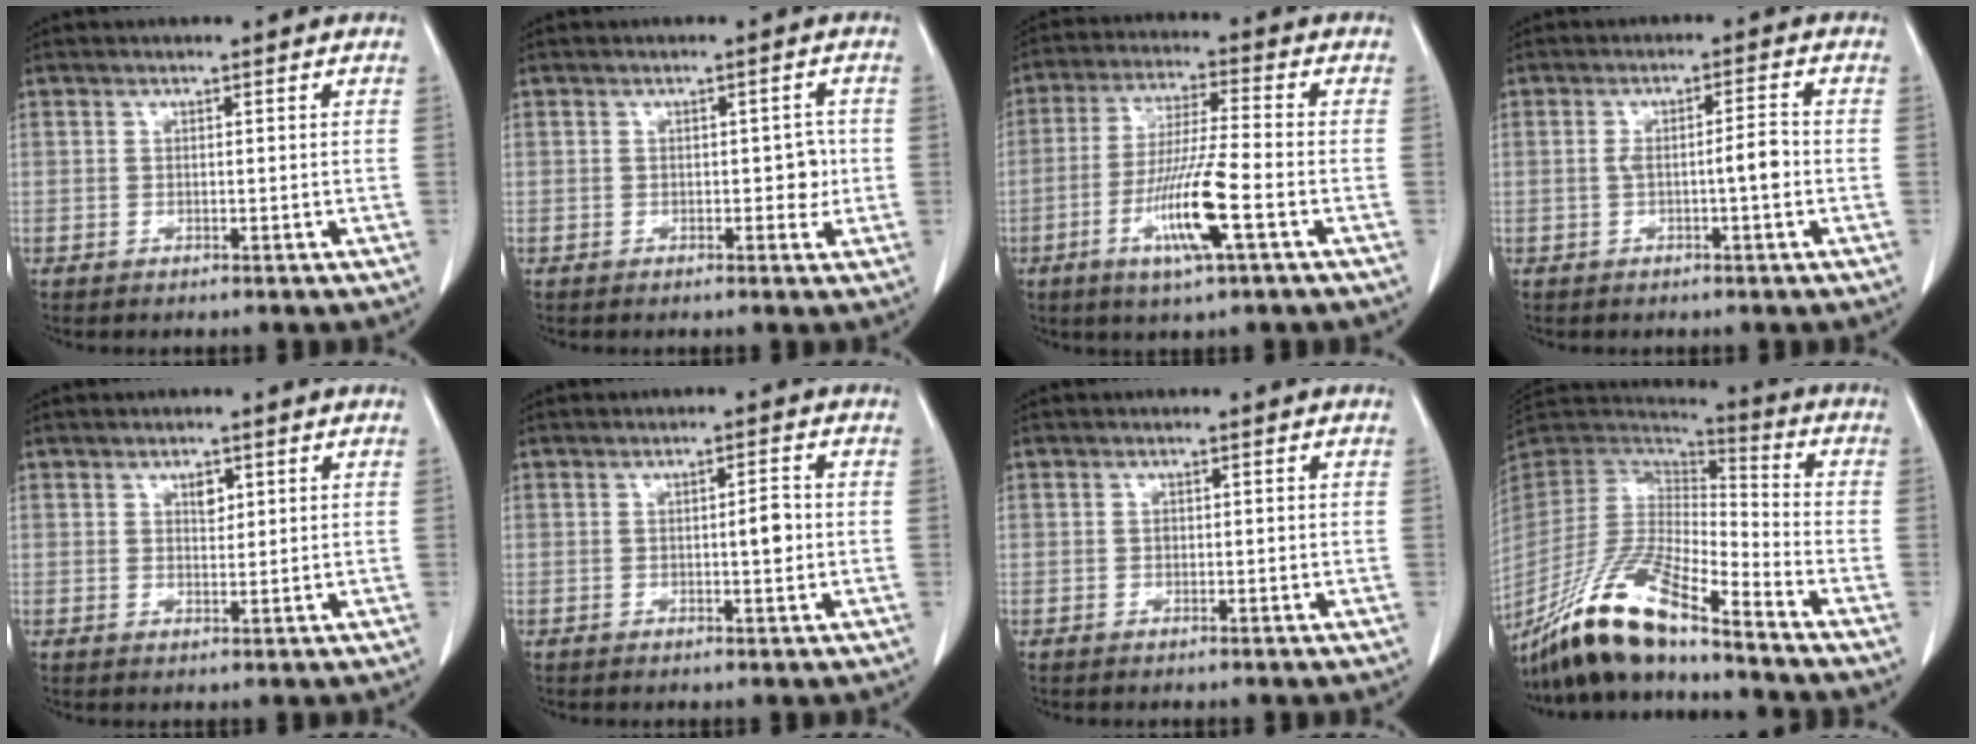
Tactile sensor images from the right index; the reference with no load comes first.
{"total": 2.6, "force": [-0.2, 1.5, 2.1], "torque": [-0.018, 0.010, -0.002]}
{"total": 11.0, "force": [-4.0, 0.0, 10.2], "torque": [-0.202, -0.016, -0.076]}
{"total": 3.9, "force": [-0.8, 0.3, 3.8], "torque": [-0.065, 0.010, -0.010]}
{"total": 1.9, "force": [0.9, 1.0, 1.3], "torque": [-0.018, -0.003, 0.016]}
{"total": 2.7, "force": [-0.2, 0.6, 2.7], "torque": [-0.040, 0.002, -0.003]}
{"total": 0.5, "force": [-0.1, 0.4, 0.3], "torque": [-0.004, 0.002, -0.003]}
{"total": 18.1, "force": [-14.2, 2.2, 11.0], "torque": [-0.229, -0.024, -0.272]}